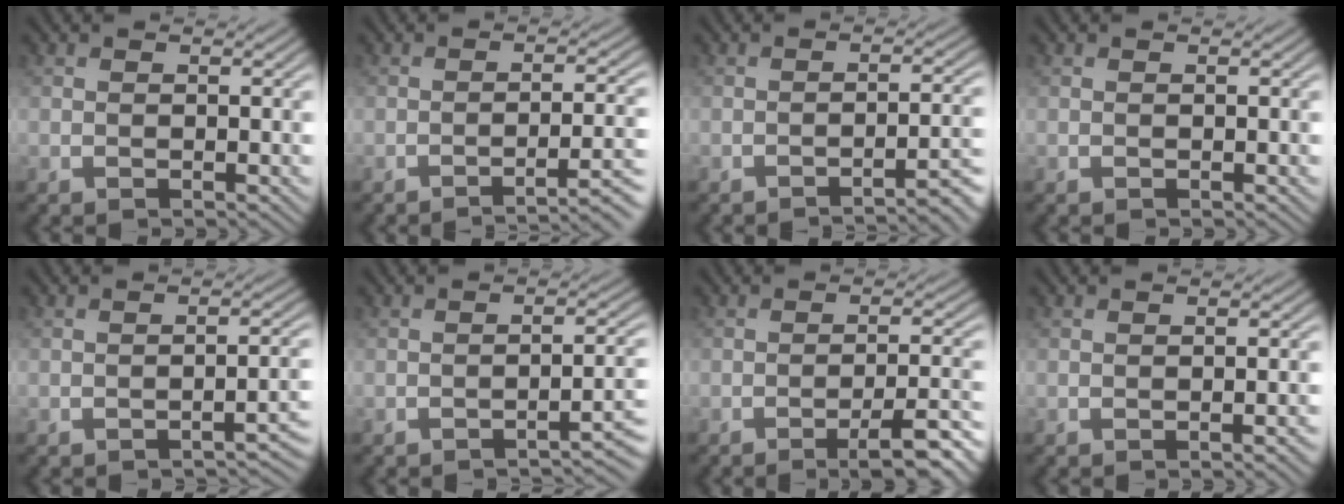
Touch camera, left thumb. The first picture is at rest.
{"total": 5.7, "force": [-3.3, 0.9, 4.5], "torque": [-0.061, 0.009, -0.054]}
{"total": 4.6, "force": [-3.1, 0.8, 3.3], "torque": [-0.034, 0.013, -0.054]}
{"total": 0.0}
{"total": 3.3, "force": [-2.2, 0.6, 2.4], "torque": [-0.027, 0.010, -0.038]}
{"total": 4.1, "force": [-2.7, 0.7, 3.1], "torque": [-0.034, 0.015, -0.050]}
{"total": 7.0, "force": [-4.3, 1.2, 5.4], "torque": [-0.076, 0.006, -0.067]}
{"total": 1.7, "force": [-0.8, 0.3, 1.5], "torque": [-0.015, 0.005, -0.015]}